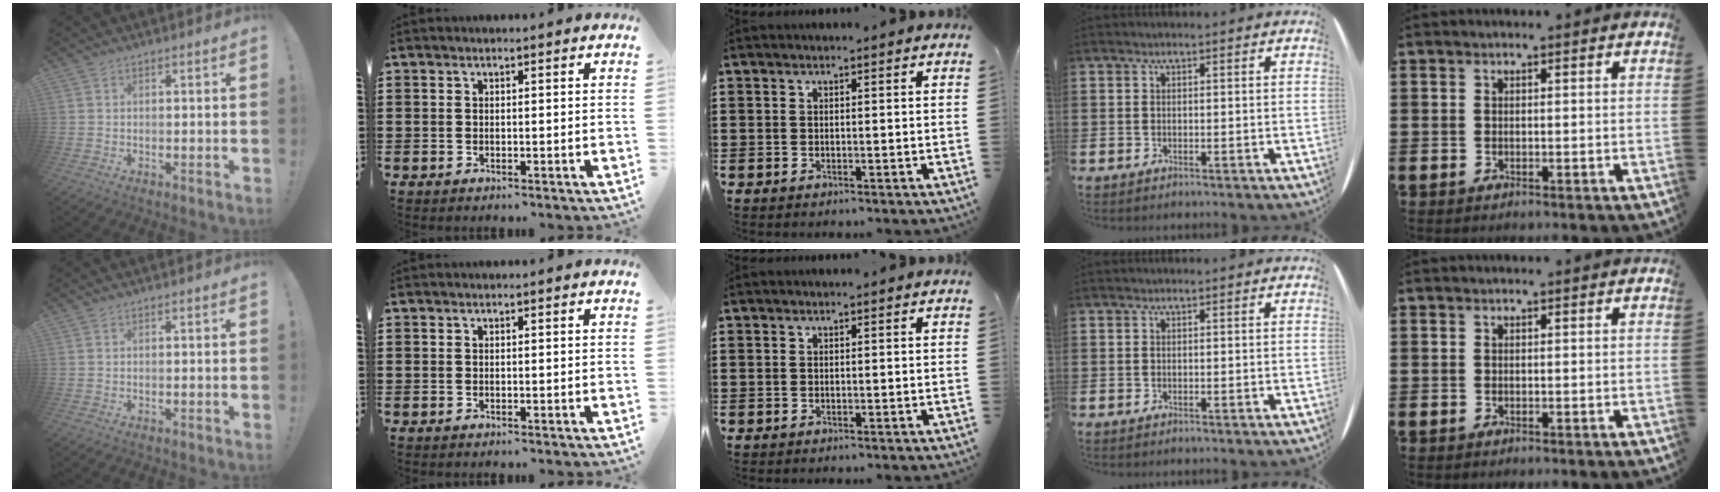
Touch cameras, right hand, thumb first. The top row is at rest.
{}